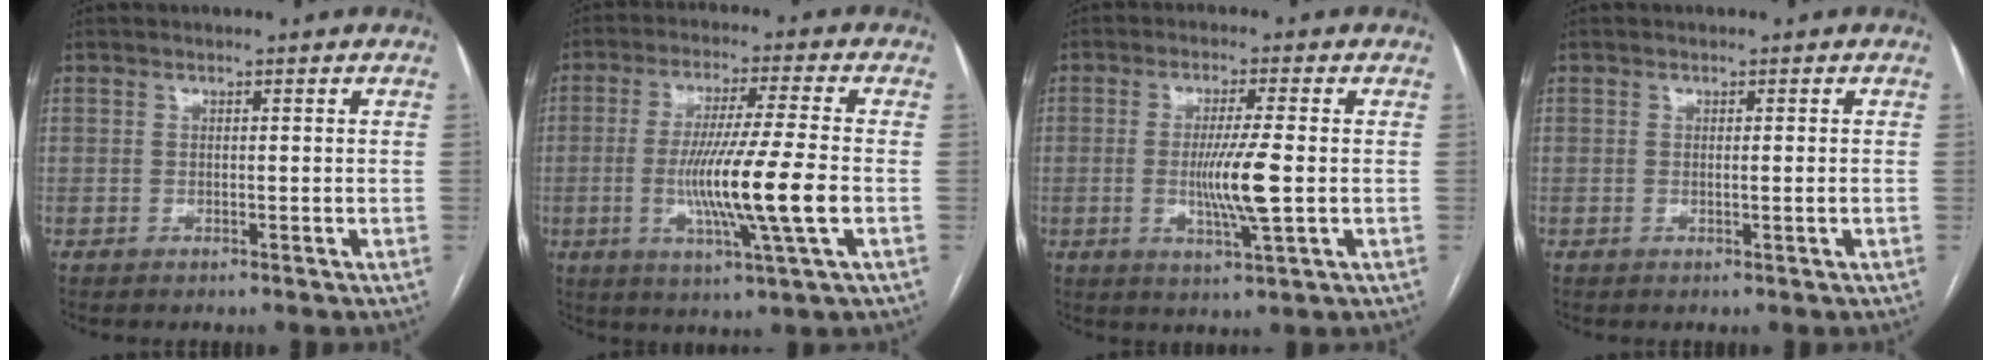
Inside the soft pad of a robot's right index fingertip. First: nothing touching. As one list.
[{"total": 12.8, "force": [-2.4, -0.9, 12.6], "torque": [-0.238, -0.018, -0.047]}, {"total": 7.6, "force": [-0.8, -0.2, 7.6], "torque": [-0.144, -0.015, -0.015]}, {"total": 0.8, "force": [-0.1, -0.2, 0.8], "torque": [-0.013, -0.003, 0.000]}]